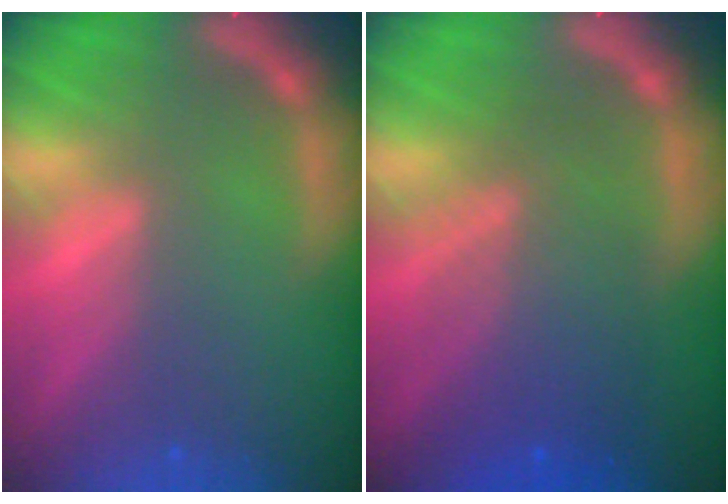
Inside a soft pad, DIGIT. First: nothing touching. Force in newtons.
{"total": 7.0}